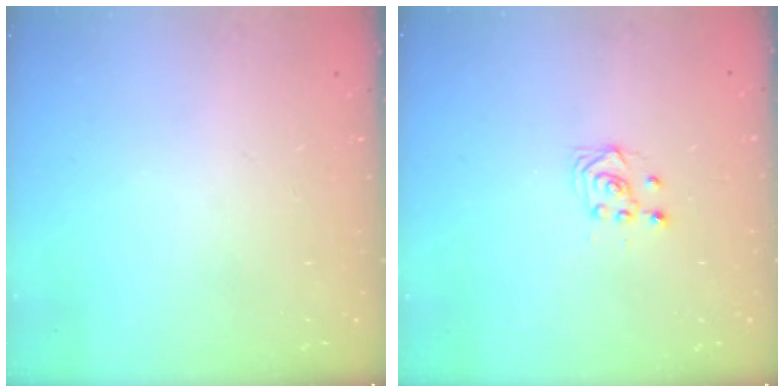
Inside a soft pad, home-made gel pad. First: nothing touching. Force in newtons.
{"total": 3.0, "press": 2.8, "slide": 1.1}